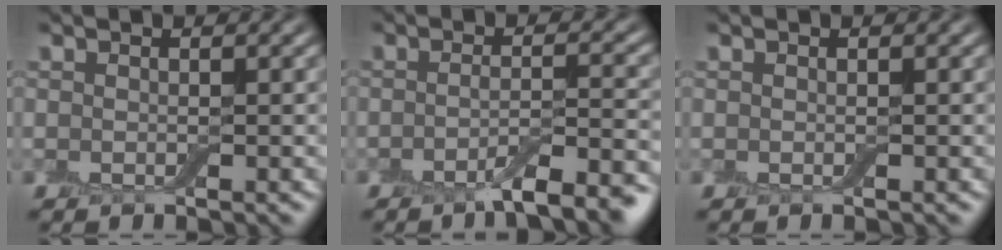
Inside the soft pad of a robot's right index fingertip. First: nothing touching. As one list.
[{"total": 4.8, "force": [-2.9, 1.1, 3.6], "torque": [-0.047, 0.003, -0.051]}, {"total": 0.0}]